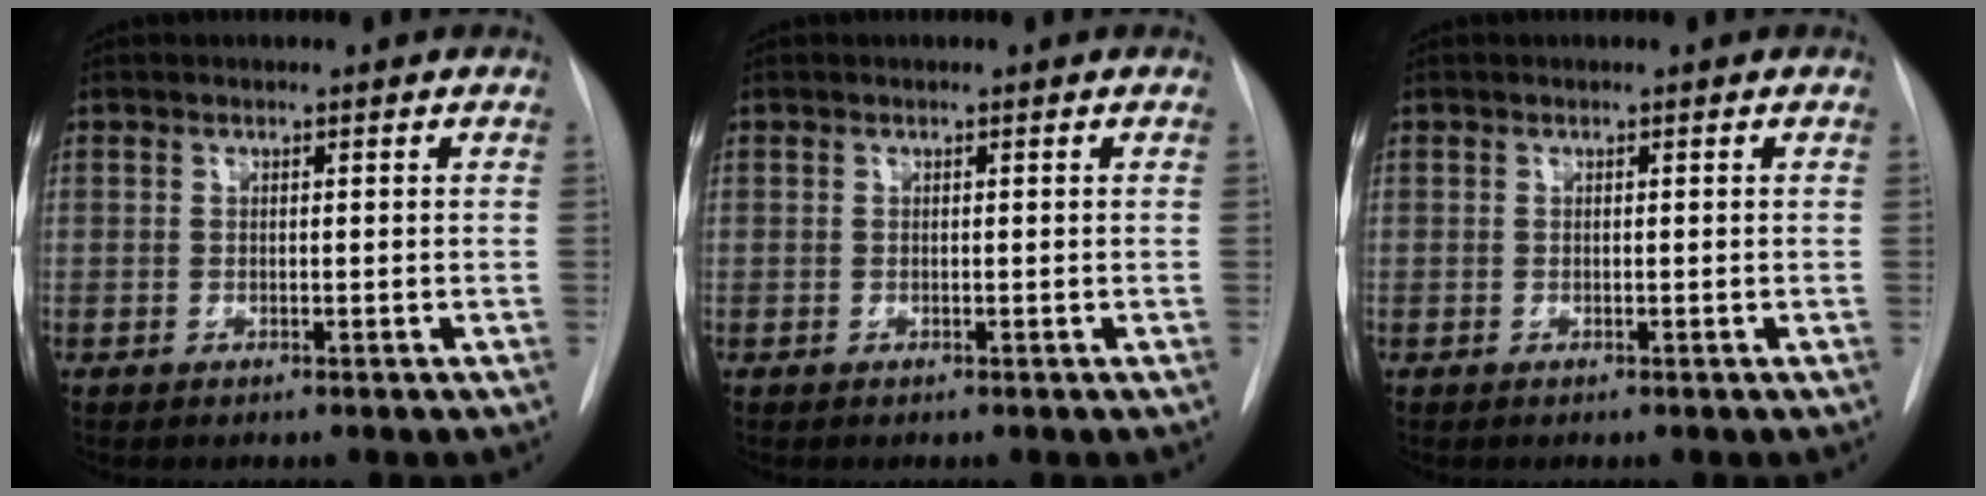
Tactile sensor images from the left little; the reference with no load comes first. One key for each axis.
{"total": 0.0}
{"total": 0.0}